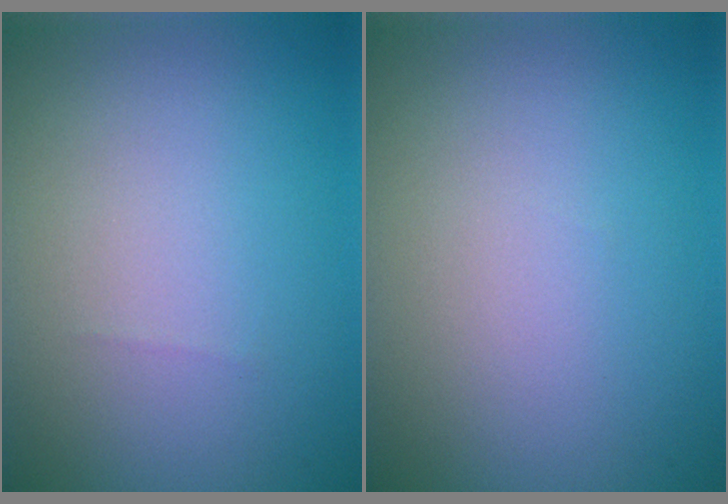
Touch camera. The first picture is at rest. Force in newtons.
{"total": 0.0}